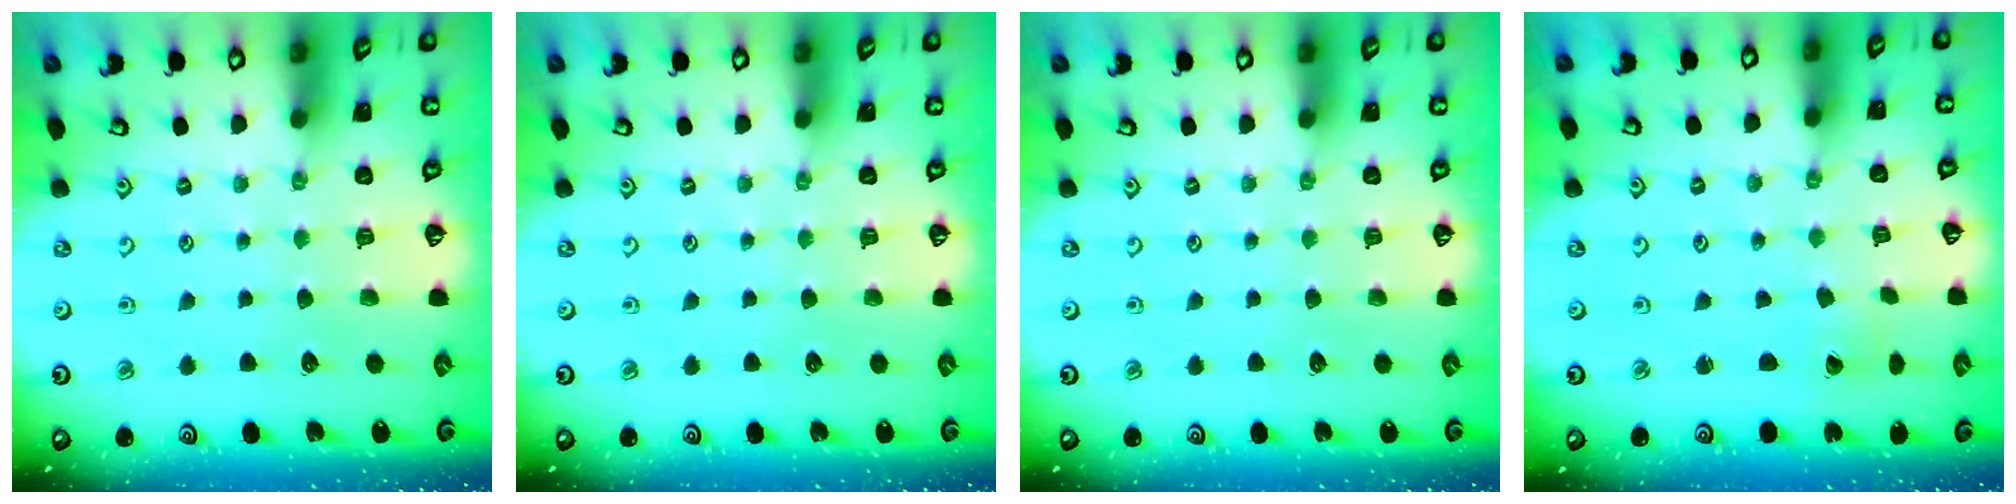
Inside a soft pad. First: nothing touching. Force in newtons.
{"total": 0.0}
{"total": 0.0}
{"total": 0.0}